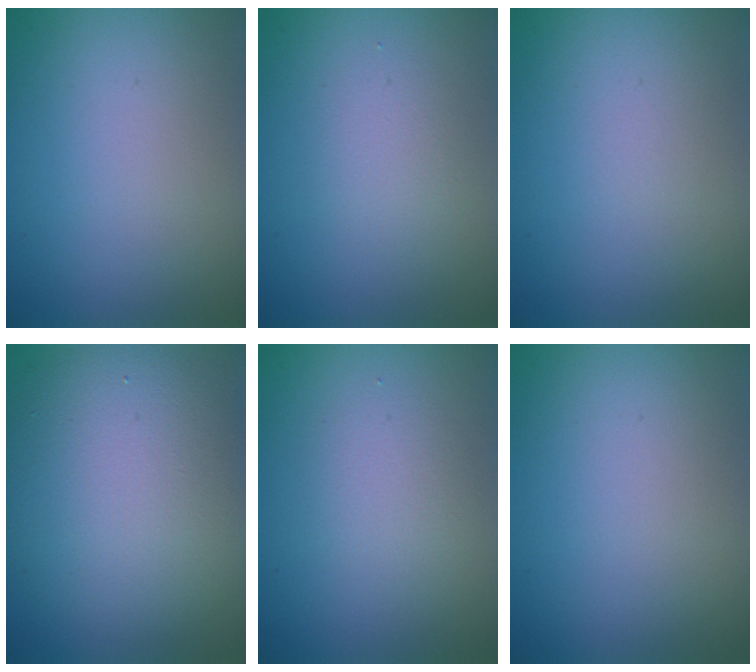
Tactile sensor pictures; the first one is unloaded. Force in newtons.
{"total": 1.6, "press": 1.6, "slide": 0.1}
{"total": 0.0}
{"total": 9.2, "press": 9.2, "slide": 0.7}
{"total": 1.9, "press": 1.9, "slide": 0.1}
{"total": 0.0}